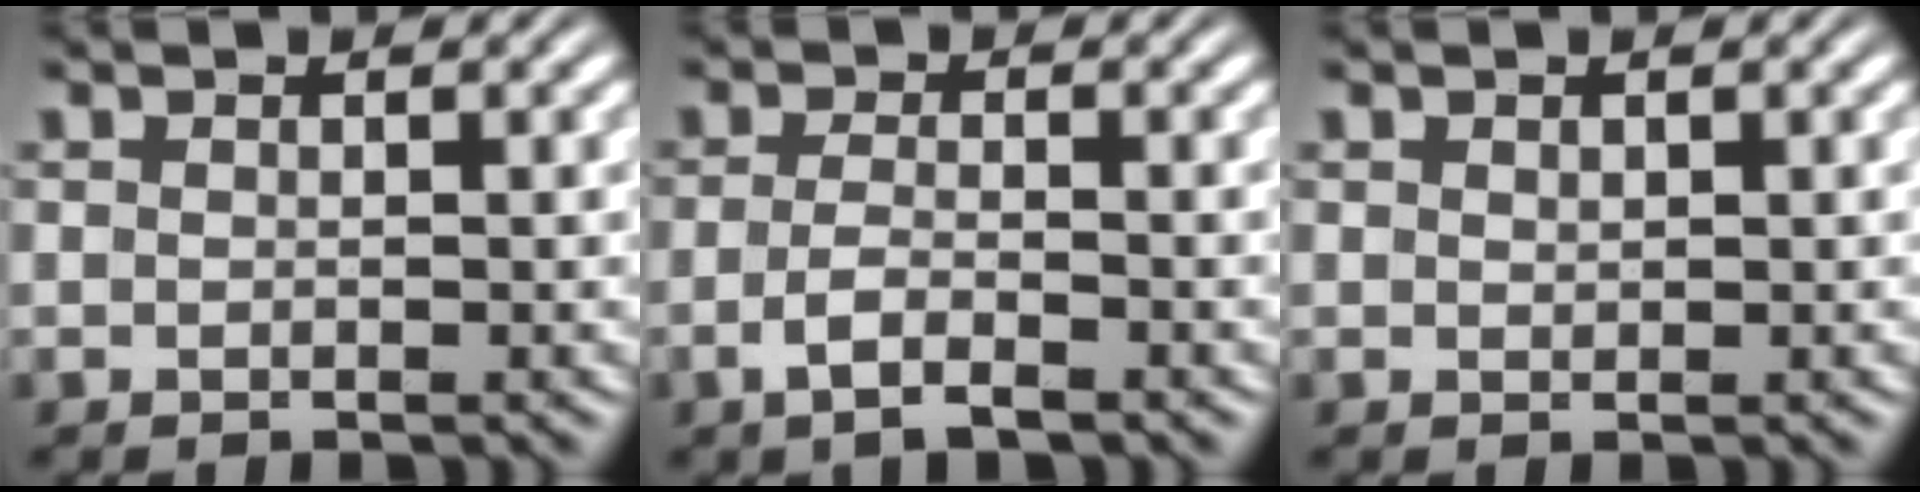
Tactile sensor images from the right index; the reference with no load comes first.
{"total": 2.4, "force": [-1.8, 0.7, 1.5], "torque": [-0.034, -0.002, -0.032]}
{"total": 0.8, "force": [0.5, 0.6, 0.3], "torque": [-0.009, 0.002, 0.009]}